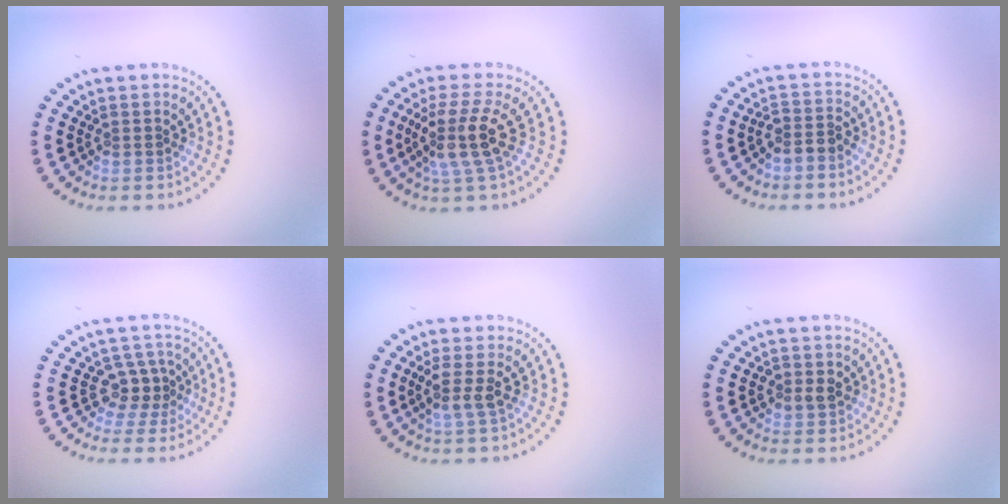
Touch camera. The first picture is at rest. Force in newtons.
{"total": 4.1, "press": 3.2, "slide": 2.6}
{"total": 1.8, "press": 1.4, "slide": 1.0}
{"total": 2.5, "press": 2.0, "slide": 1.5}
{"total": 2.3, "press": 1.9, "slide": 1.4}
{"total": 1.8, "press": 1.7, "slide": 0.4}